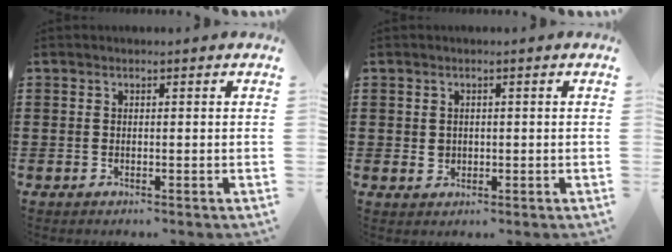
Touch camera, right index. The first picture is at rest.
{"total": 1.4, "force": [0.2, 1.3, 0.7], "torque": [-0.016, 0.007, 0.002]}